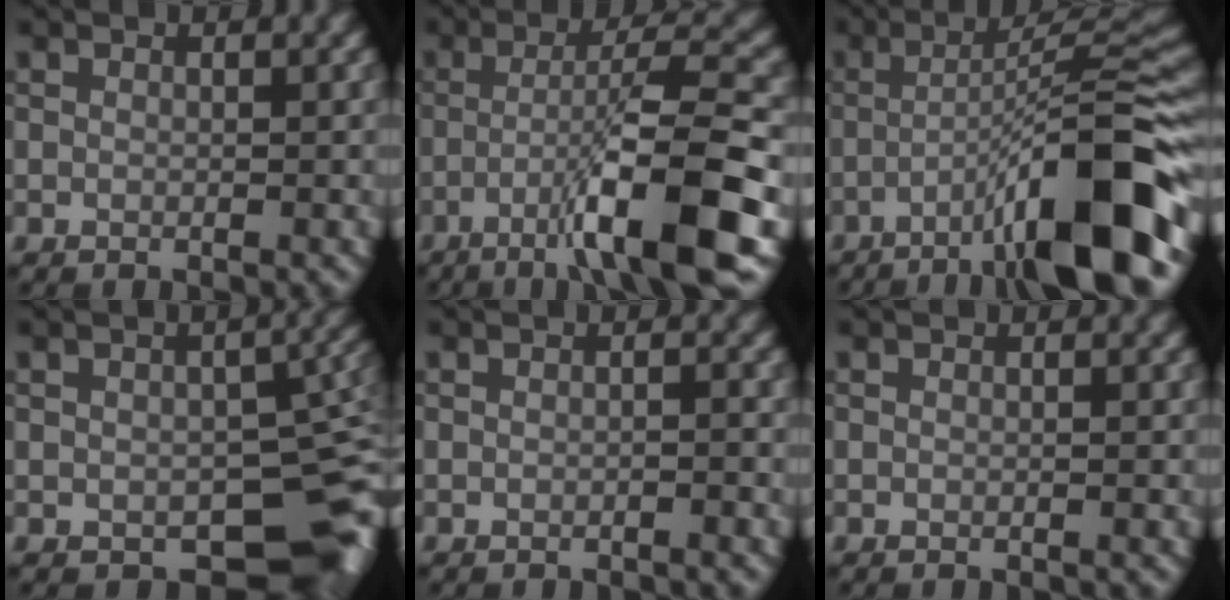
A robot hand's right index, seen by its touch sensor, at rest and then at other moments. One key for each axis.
{"total": 9.8, "fx": -4.2, "fy": 1.1, "fz": 8.8, "tx": -0.130, "ty": 0.018, "tz": -0.074}
{"total": 12.4, "fx": -5.9, "fy": 1.9, "fz": 10.7, "tx": -0.144, "ty": 0.024, "tz": -0.095}
{"total": 10.7, "fx": -3.0, "fy": 6.5, "fz": 7.9, "tx": -0.075, "ty": -0.028, "tz": -0.026}
{"total": 0.5, "fx": -0.4, "fy": 0.0, "fz": 0.4, "tx": -0.005, "ty": 0.004, "tz": -0.007}
{"total": 0.0}